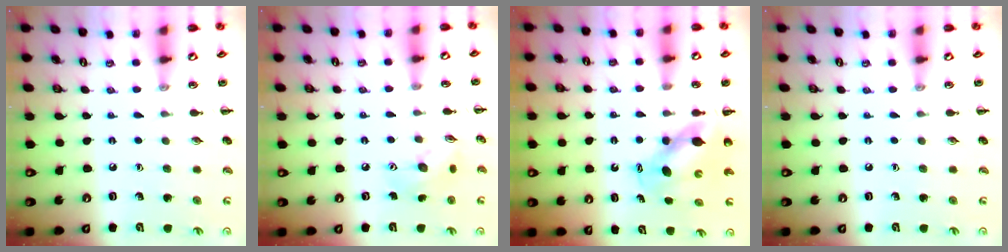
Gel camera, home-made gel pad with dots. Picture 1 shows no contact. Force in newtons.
{"total": 8.0, "press": 8.0, "slide": 0.4}
{"total": 7.0, "press": 6.9, "slide": 1.2}
{"total": 0.0}